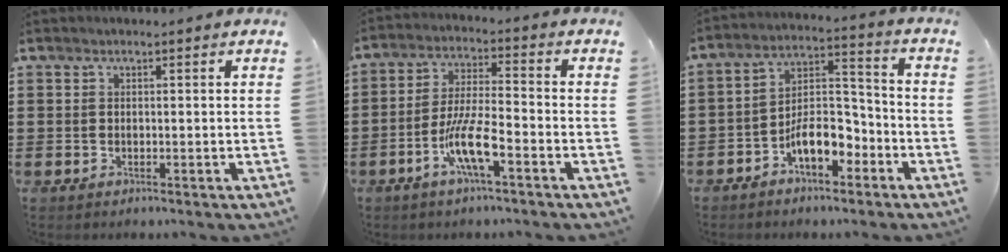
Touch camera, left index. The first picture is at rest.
{"total": 8.1, "force": [-4.1, 1.4, 6.8], "torque": [-0.143, -0.002, -0.081]}
{"total": 8.3, "force": [-5.3, 3.9, 5.1], "torque": [-0.102, 0.017, -0.102]}